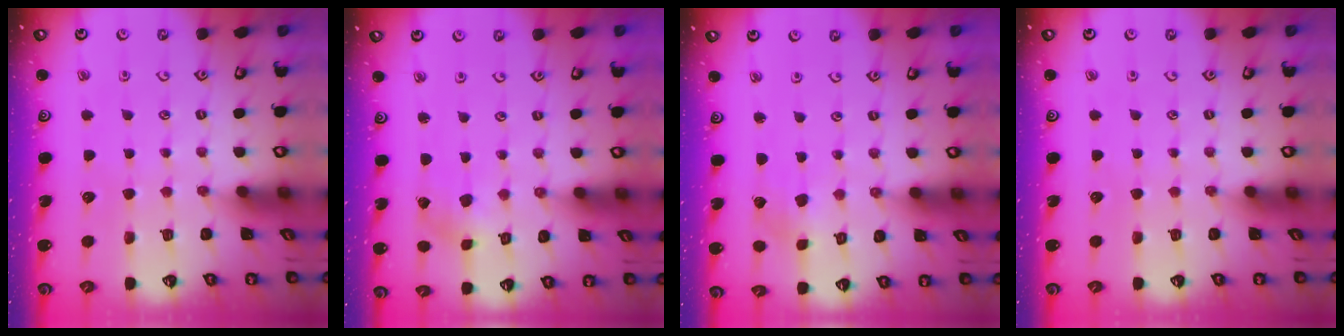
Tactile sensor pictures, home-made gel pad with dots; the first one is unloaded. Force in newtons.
{"total": 0.0}
{"total": 0.9, "press": 0.9, "slide": 0.2}
{"total": 0.0}